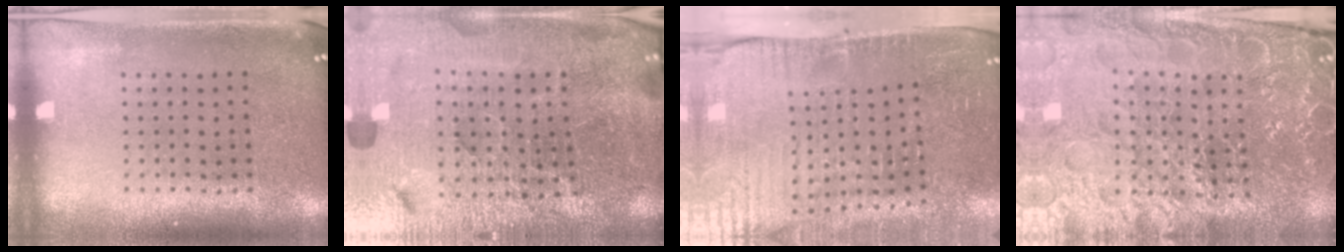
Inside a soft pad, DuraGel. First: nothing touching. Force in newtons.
{"total": 5.8, "press": 5.3, "slide": 2.4}
{"total": 4.8, "press": 4.3, "slide": 2.1}
{"total": 4.9, "press": 4.7, "slide": 1.4}